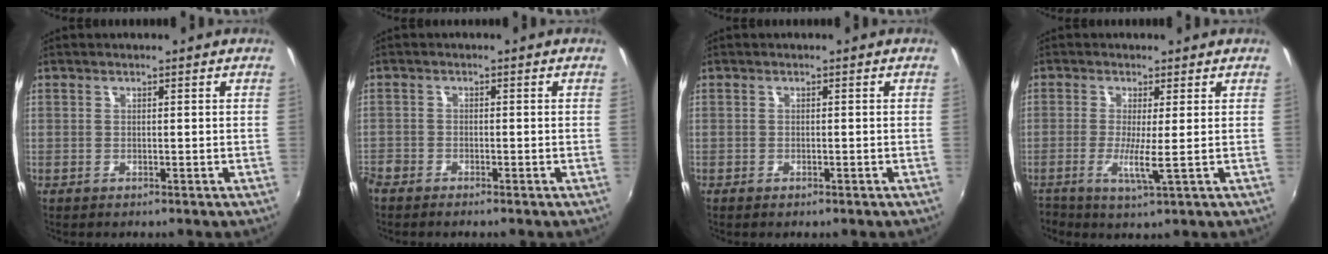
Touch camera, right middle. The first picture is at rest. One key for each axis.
{"total": 2.8, "fx": -2.5, "fy": 1.0, "fz": 0.8, "tx": -0.029, "ty": -0.012, "tz": -0.052}
{"total": 0.8, "fx": -0.7, "fy": 0.3, "fz": 0.4, "tx": -0.008, "ty": -0.004, "tz": -0.012}
{"total": 3.6, "fx": -0.6, "fy": -0.5, "fz": 3.5, "tx": -0.080, "ty": -0.010, "tz": -0.018}